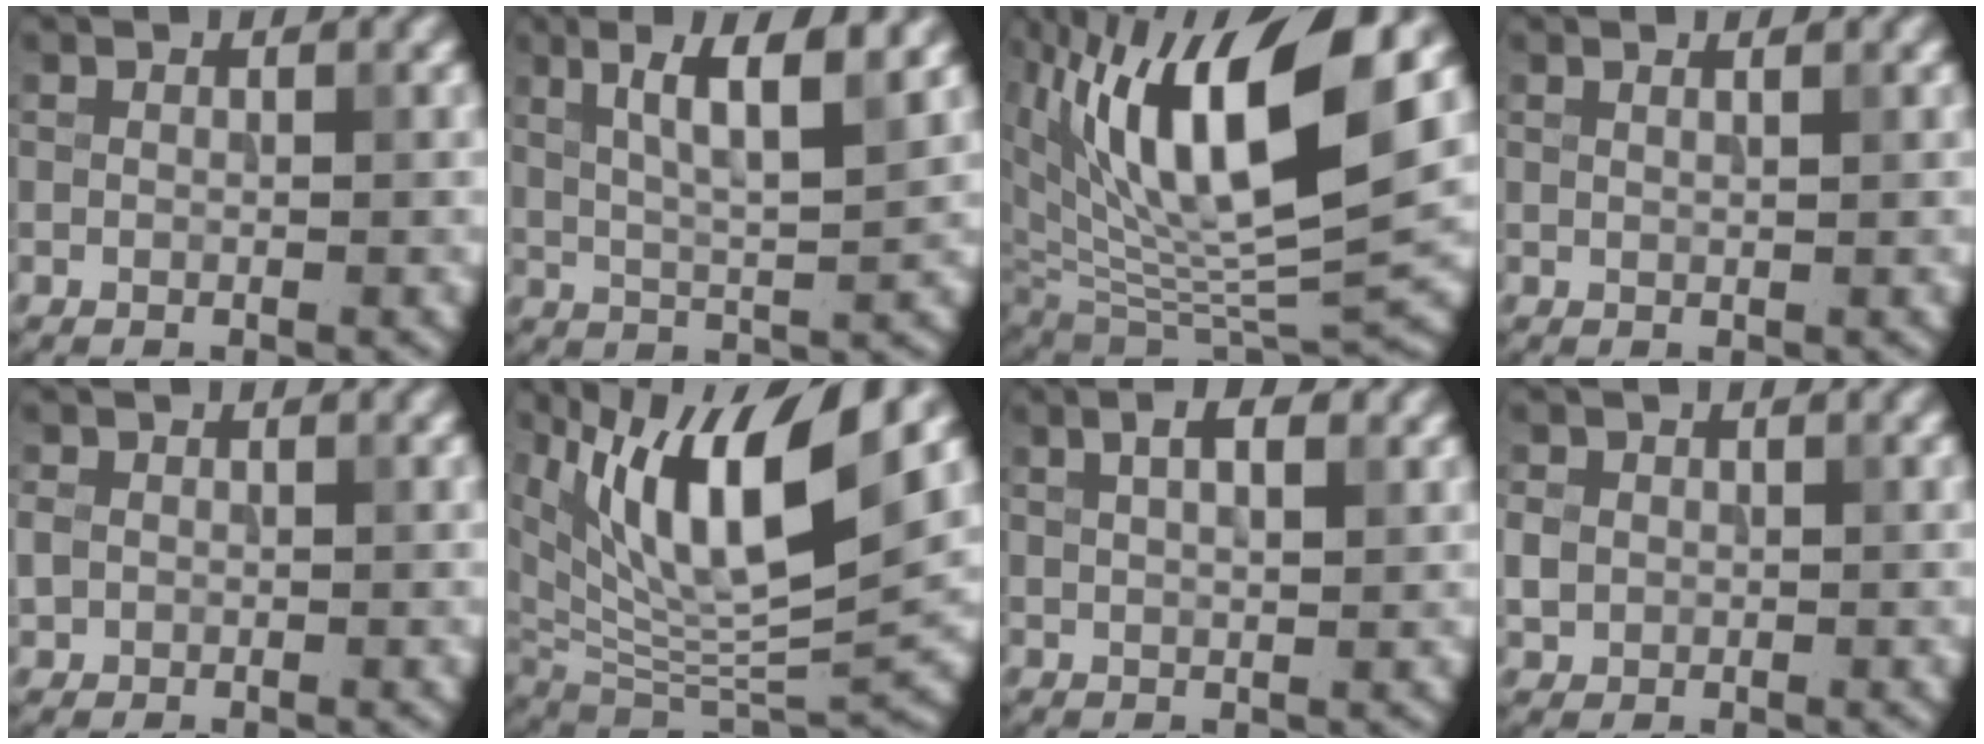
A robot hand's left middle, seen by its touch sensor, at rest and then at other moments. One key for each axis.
{"total": 6.4, "fx": 2.9, "fy": 1.2, "fz": 5.6, "tx": -0.097, "ty": 0.002, "tz": 0.055}
{"total": 13.2, "fx": 5.5, "fy": 5.0, "fz": 11.0, "tx": -0.190, "ty": -0.006, "tz": 0.109}
{"total": 1.5, "fx": 0.9, "fy": 0.6, "fz": 1.0, "tx": 0.001, "ty": 0.000, "tz": -0.003}
{"total": 1.5, "fx": 0.0, "fy": 1.4, "fz": 0.6, "tx": -0.011, "ty": -0.001, "tz": -0.005}
{"total": 13.1, "fx": 6.2, "fy": 4.5, "fz": 10.7, "tx": -0.189, "ty": 0.001, "tz": 0.116}
{"total": 3.2, "fx": 1.6, "fy": 1.2, "fz": 2.4, "tx": -0.029, "ty": 0.005, "tz": 0.015}
{"total": 1.9, "fx": 0.0, "fy": 1.7, "fz": 0.7, "tx": -0.012, "ty": -0.002, "tz": -0.001}